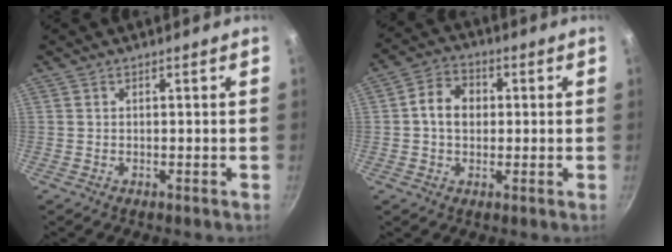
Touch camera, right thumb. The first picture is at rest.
{"total": 7.0, "force": [0.5, 5.5, 4.3], "torque": [-0.052, 0.014, -0.004]}